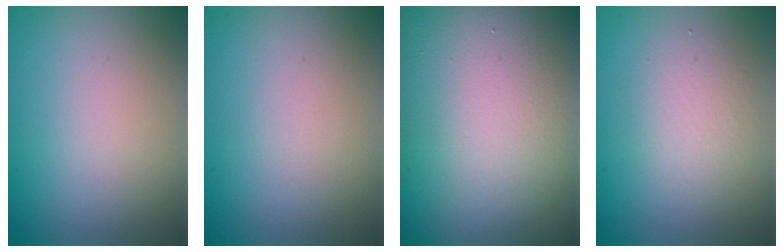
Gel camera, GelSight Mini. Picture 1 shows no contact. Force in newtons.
{"total": 0.0}
{"total": 24.6, "press": 24.6, "slide": 1.1}
{"total": 2.3, "press": 2.3, "slide": 0.1}